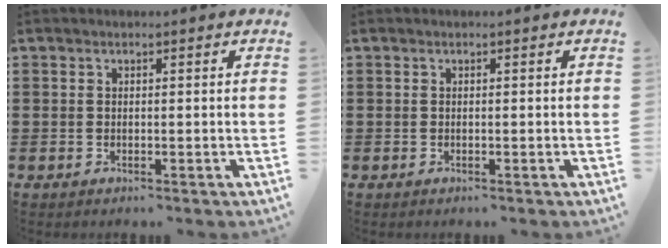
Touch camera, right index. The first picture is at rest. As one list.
[{"total": 0.0}]